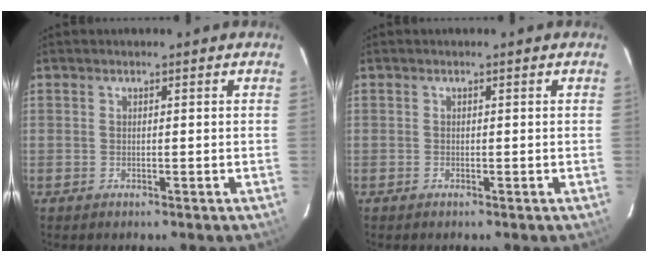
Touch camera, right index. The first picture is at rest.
{"total": 0.0}